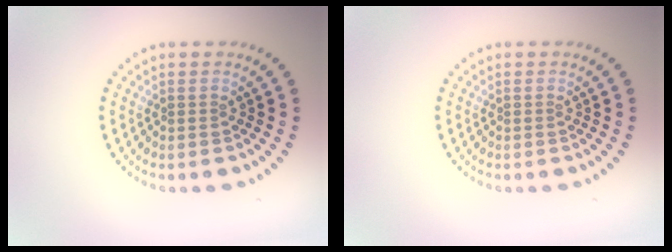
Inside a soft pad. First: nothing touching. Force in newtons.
{"total": 0.0}